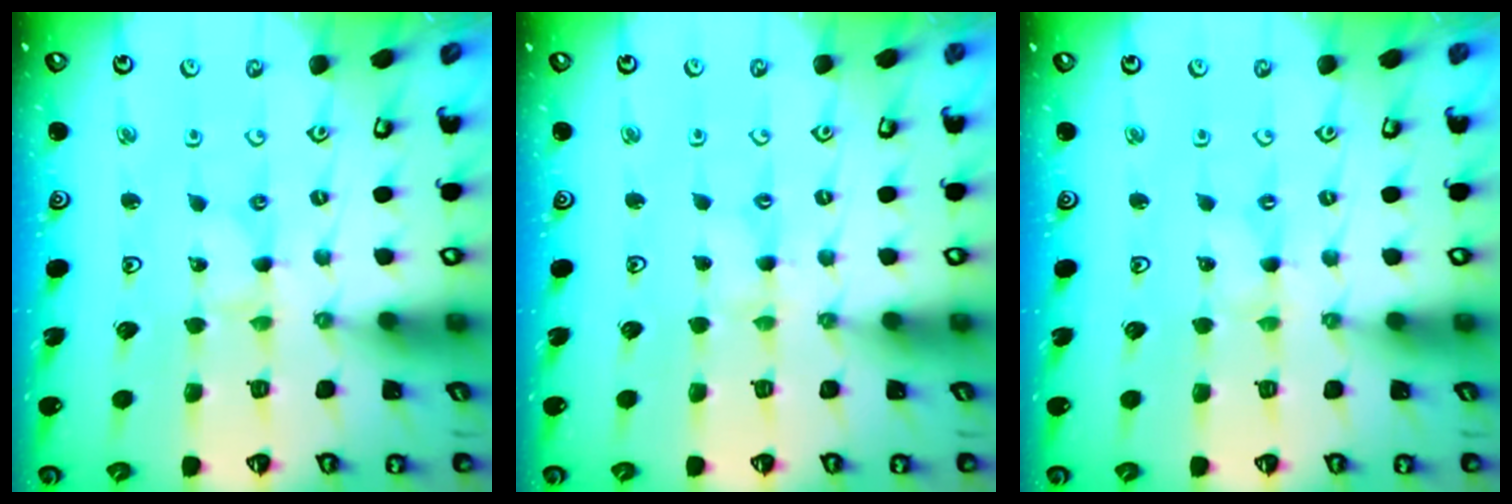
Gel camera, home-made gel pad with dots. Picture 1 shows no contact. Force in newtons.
{"total": 1.8, "press": 1.8, "slide": 0.3}
{"total": 0.0}